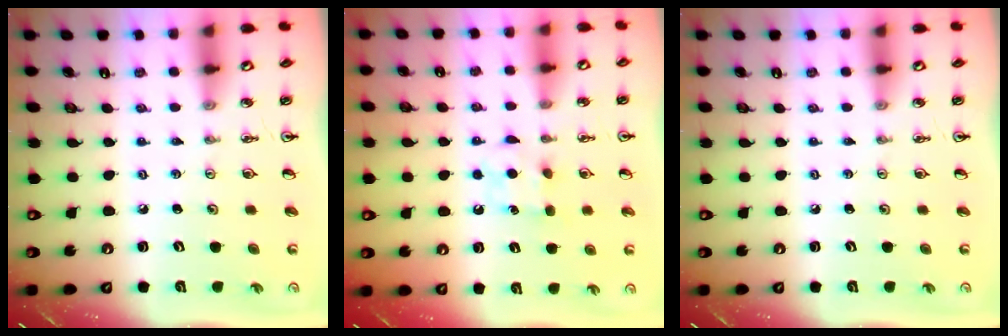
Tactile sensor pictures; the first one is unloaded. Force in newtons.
{"total": 7.2, "press": 7.2, "slide": 0.7}
{"total": 0.0}